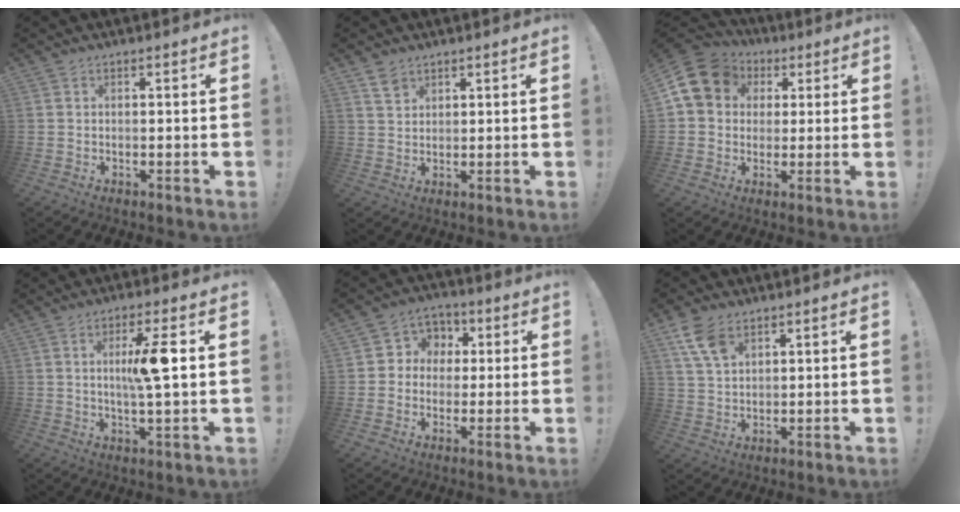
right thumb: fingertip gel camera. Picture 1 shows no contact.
{"total": 3.9, "force": [2.8, 2.4, 1.2], "torque": [-0.010, -0.016, 0.052]}
{"total": 12.9, "force": [3.7, 10.9, 5.9], "torque": [-0.094, -0.004, 0.076]}
{"total": 9.2, "force": [1.4, 0.3, 9.1], "torque": [-0.159, -0.002, 0.014]}
{"total": 7.1, "force": [-0.5, 6.8, 2.0], "torque": [-0.022, 0.011, -0.002]}
{"total": 8.3, "force": [4.8, 4.6, 5.0], "torque": [-0.093, -0.013, 0.095]}